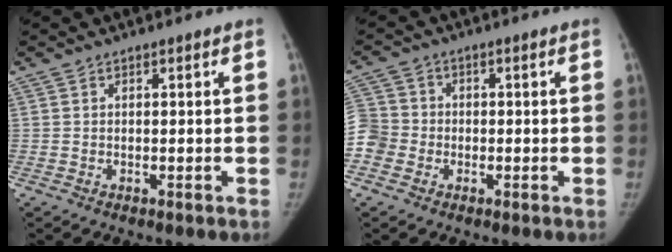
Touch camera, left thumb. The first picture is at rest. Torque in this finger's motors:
{"motor_torque": [-0.53, 1.87, -0.02, 0.07, 0.41]}